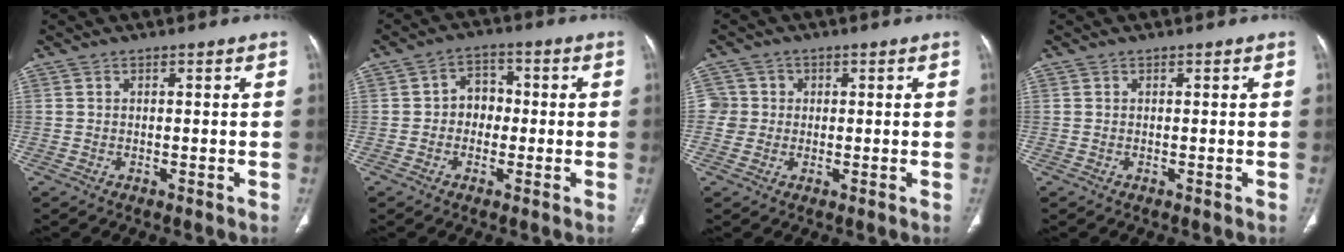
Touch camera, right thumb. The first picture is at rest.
{"total": 5.2, "force": [-0.4, 4.4, 2.8], "torque": [-0.009, 0.017, -0.019]}
{"total": 3.8, "force": [0.3, 3.8, 0.2], "torque": [0.026, 0.009, 0.004]}
{"total": 0.0}